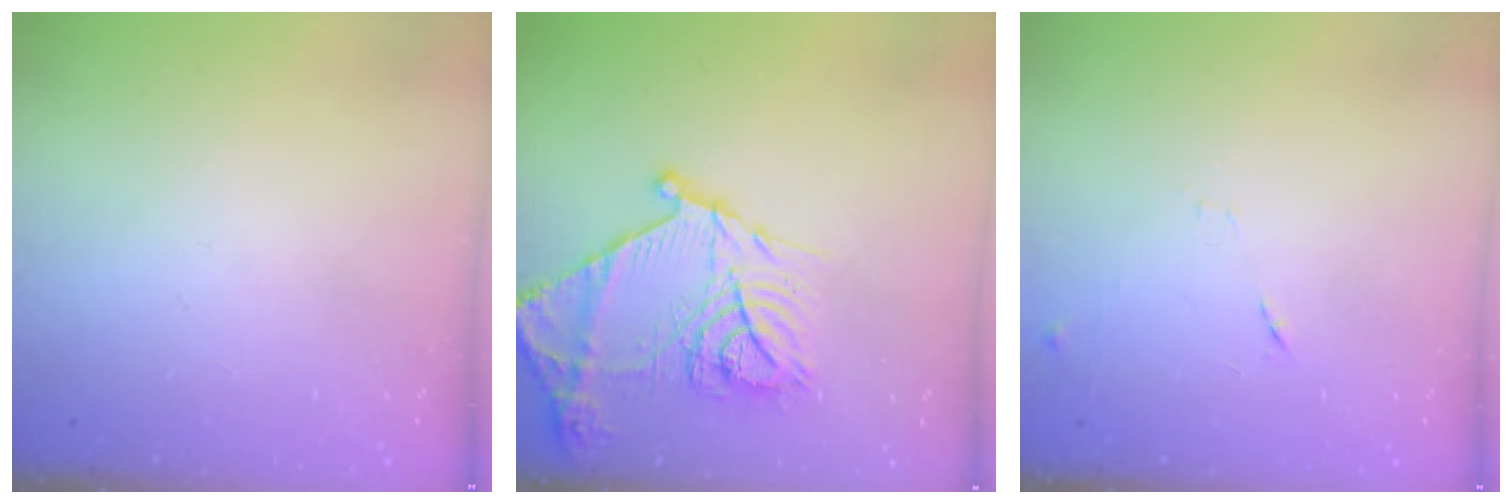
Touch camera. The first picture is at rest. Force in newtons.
{"total": 22.3, "press": 22.2, "slide": 2.0}
{"total": 9.2, "press": 9.1, "slide": 0.7}